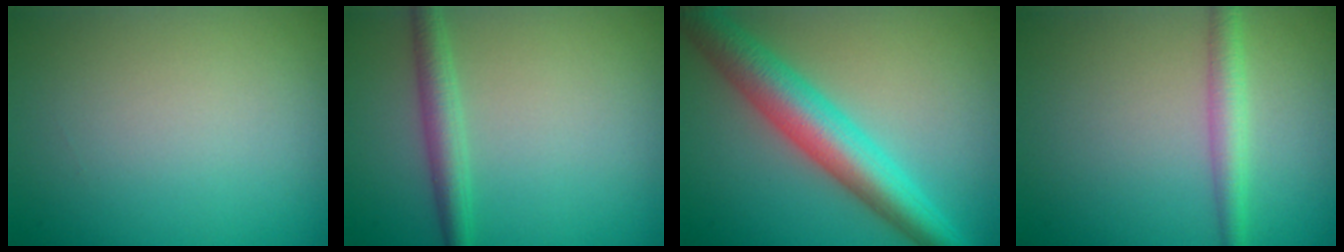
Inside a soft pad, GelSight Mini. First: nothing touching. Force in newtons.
{"total": 2.6, "press": 2.6, "slide": 0.0}
{"total": 7.2, "press": 7.2, "slide": 0.2}
{"total": 2.4, "press": 2.4, "slide": 0.0}